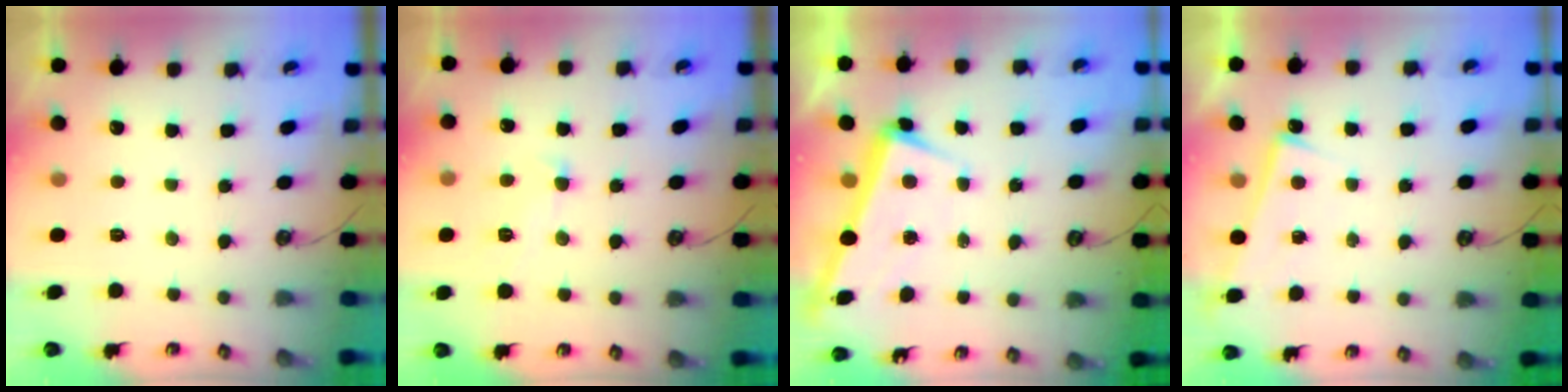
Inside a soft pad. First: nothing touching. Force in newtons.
{"total": 1.2, "press": 1.2, "slide": 0.2}
{"total": 3.0, "press": 2.9, "slide": 0.8}
{"total": 2.5, "press": 2.5, "slide": 0.4}